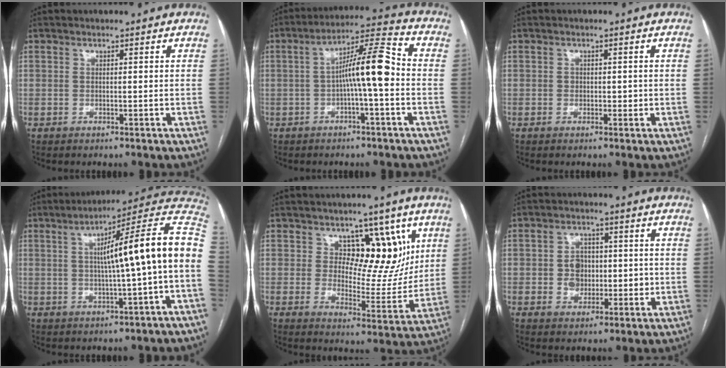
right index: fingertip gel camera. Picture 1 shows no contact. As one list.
[{"total": 9.7, "force": [-1.2, 0.7, 9.6], "torque": [-0.162, 0.028, -0.026]}, {"total": 1.3, "force": [0.0, 1.1, 0.8], "torque": [-0.005, 0.004, 0.001]}, {"total": 16.6, "force": [0.9, -0.5, 16.5], "torque": [-0.230, 0.032, 0.006]}, {"total": 10.8, "force": [4.7, 6.3, 7.4], "torque": [-0.086, 0.005, 0.078]}, {"total": 5.6, "force": [-0.1, 4.6, 3.2], "torque": [-0.046, 0.017, 0.006]}]